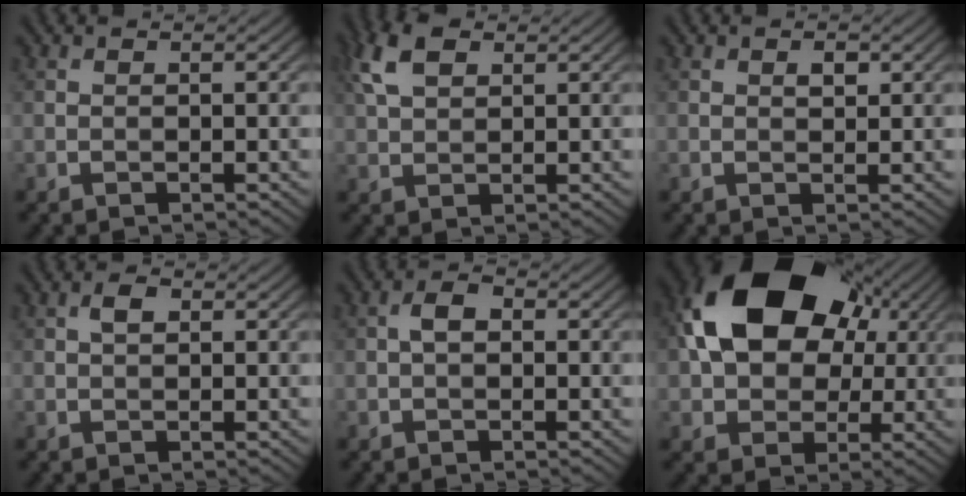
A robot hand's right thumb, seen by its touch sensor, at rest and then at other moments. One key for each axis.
{"total": 5.5, "fx": 2.6, "fy": 3.1, "fz": 3.8, "tx": -0.095, "ty": 0.014, "tz": 0.046}
{"total": 1.3, "fx": 0.5, "fy": 0.7, "fz": 0.9, "tx": -0.012, "ty": -0.003, "tz": 0.010}
{"total": 1.5, "fx": 0.4, "fy": 0.8, "fz": 1.2, "tx": -0.025, "ty": 0.005, "tz": 0.004}
{"total": 2.1, "fx": -0.1, "fy": 1.2, "fz": 1.7, "tx": -0.033, "ty": 0.010, "tz": -0.007}
{"total": 18.8, "fx": 4.9, "fy": 13.6, "fz": 12.0, "tx": -0.213, "ty": 0.025, "tz": 0.092}